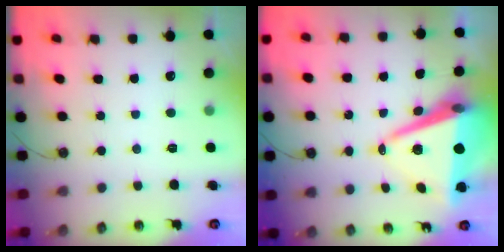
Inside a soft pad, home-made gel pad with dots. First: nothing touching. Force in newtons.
{"total": 12.7, "press": 12.0, "slide": 4.2}